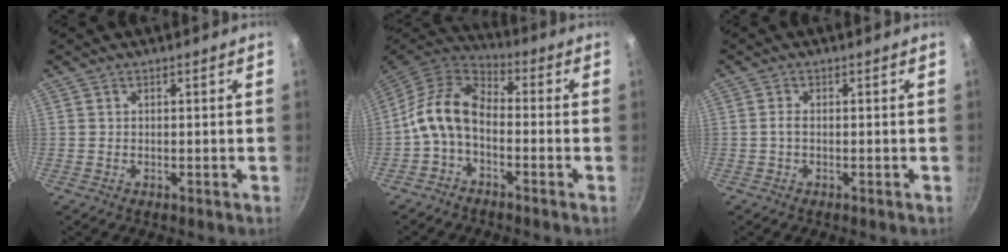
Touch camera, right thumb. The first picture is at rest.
{"total": 10.8, "force": [-2.5, 6.7, 8.0], "torque": [-0.149, 0.049, -0.065]}
{"total": 1.1, "force": [-0.3, 0.5, 1.0], "torque": [-0.020, 0.001, -0.007]}